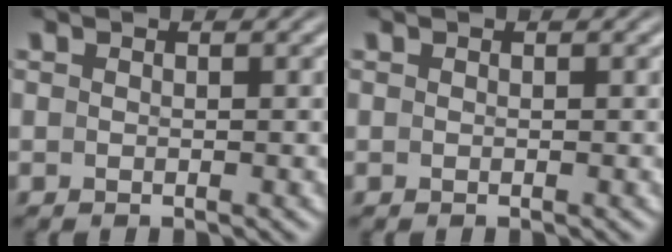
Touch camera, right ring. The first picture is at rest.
{"total": 0.0}